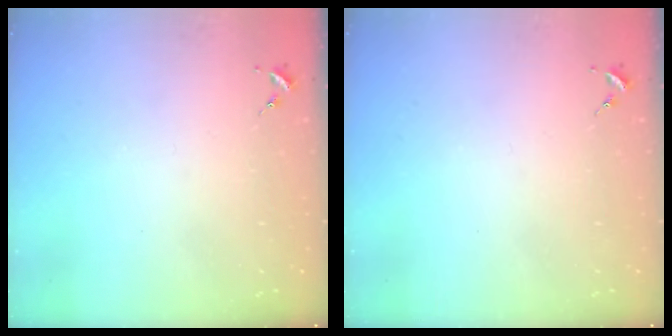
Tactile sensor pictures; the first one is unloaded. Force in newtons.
{"total": 0.0}